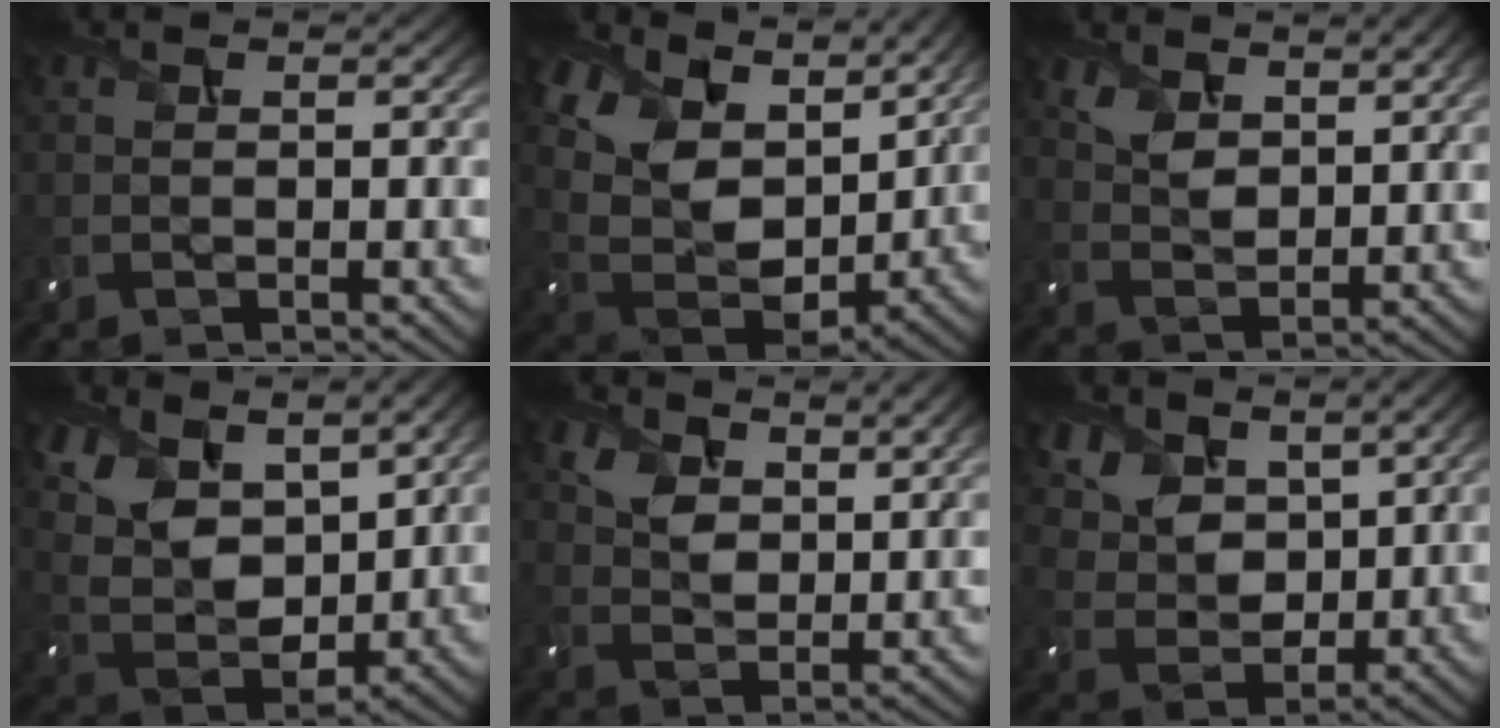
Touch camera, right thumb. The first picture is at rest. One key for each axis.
{"total": 15.2, "fx": 10.0, "fy": 8.4, "fz": 7.9, "tx": -0.225, "ty": 0.043, "tz": 0.169}
{"total": 6.3, "fx": 4.0, "fy": 3.0, "fz": 3.8, "tx": -0.091, "ty": -0.004, "tz": 0.078}
{"total": 12.3, "fx": 6.0, "fy": 6.9, "fz": 8.2, "tx": -0.218, "ty": 0.010, "tz": 0.109}
{"total": 8.1, "fx": 5.4, "fy": 4.1, "fz": 4.5, "tx": -0.106, "ty": -0.004, "tz": 0.097}
{"total": 7.7, "fx": 4.1, "fy": 5.1, "fz": 4.1, "tx": -0.123, "ty": -0.016, "tz": 0.082}